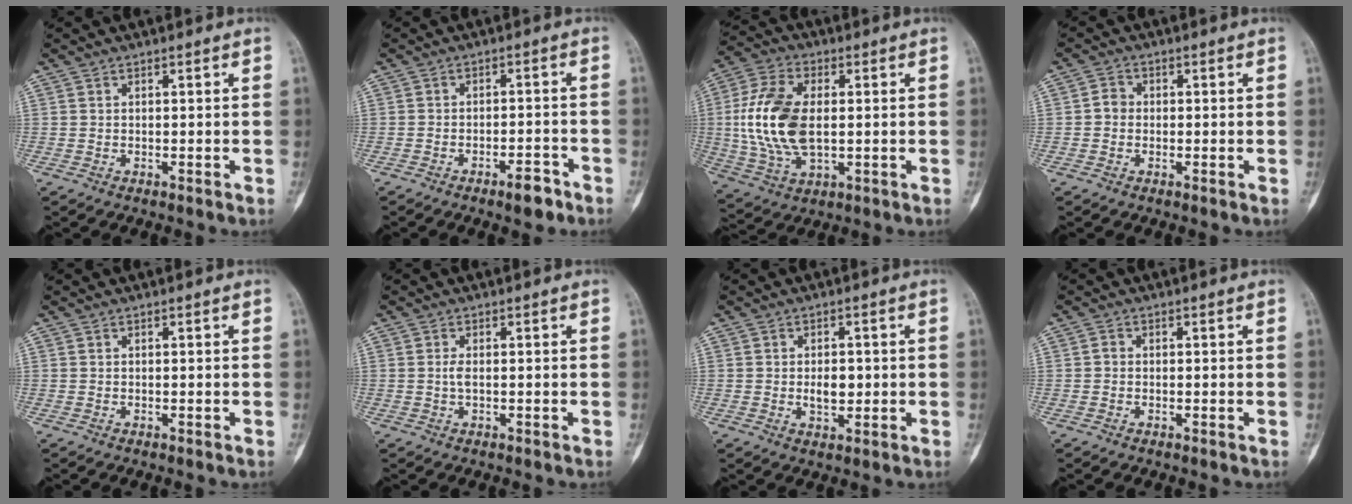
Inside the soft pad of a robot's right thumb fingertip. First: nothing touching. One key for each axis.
{"total": 4.4, "fx": -2.9, "fy": 1.5, "fz": 2.9, "tx": -0.036, "ty": 0.018, "tz": -0.042}
{"total": 15.7, "fx": 0.6, "fy": 8.9, "fz": 13.0, "tx": -0.268, "ty": 0.000, "tz": 0.016}
{"total": 2.4, "fx": -0.3, "fy": 2.1, "fz": 1.0, "tx": -0.007, "ty": 0.007, "tz": -0.011}
{"total": 0.0}
{"total": 1.3, "fx": 0.0, "fy": 0.5, "fz": 1.2, "tx": -0.026, "ty": -0.002, "tz": 0.002}
{"total": 3.9, "fx": -0.1, "fy": 2.4, "fz": 3.1, "tx": -0.037, "ty": 0.000, "tz": 0.001}
{"total": 0.9, "fx": -0.1, "fy": 0.7, "fz": 0.4, "tx": -0.004, "ty": 0.002, "tz": -0.006}